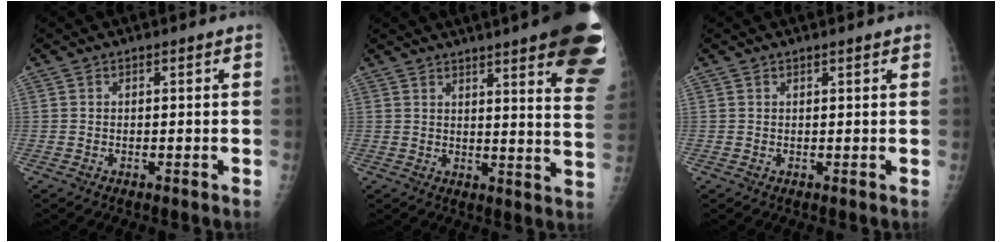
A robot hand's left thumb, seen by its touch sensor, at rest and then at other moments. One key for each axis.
{"total": 22.9, "fx": 14.7, "fy": 3.5, "fz": 17.2, "tx": -0.166, "ty": -0.055, "tz": 0.169}
{"total": 1.3, "fx": 0.9, "fy": 0.2, "fz": 0.9, "tx": -0.010, "ty": 0.000, "tz": 0.012}